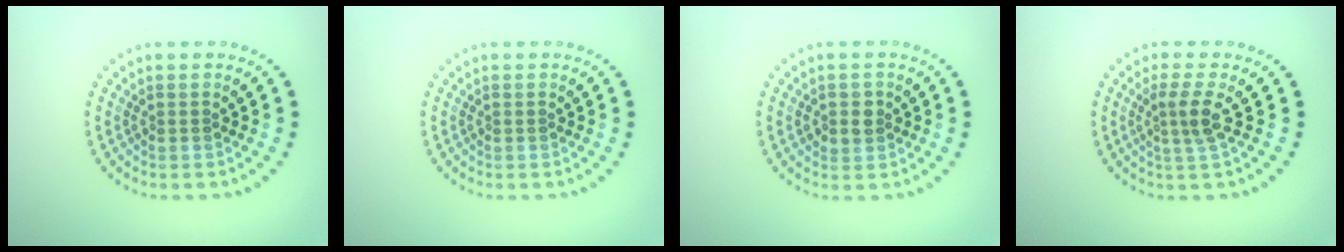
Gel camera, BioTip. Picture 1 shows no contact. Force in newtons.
{"total": 0.0}
{"total": 1.7, "press": 1.6, "slide": 0.3}
{"total": 2.3, "press": 1.7, "slide": 1.5}